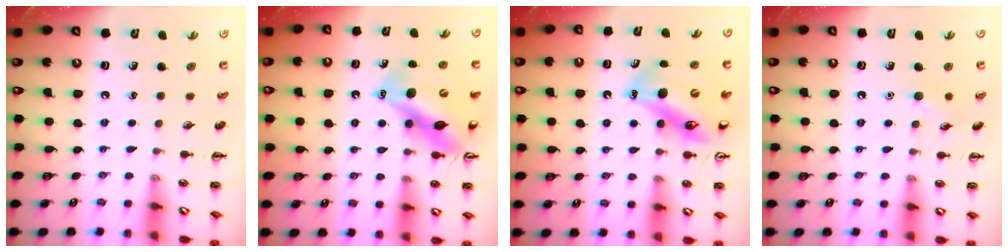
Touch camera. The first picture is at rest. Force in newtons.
{"total": 13.8, "press": 13.2, "slide": 3.8}
{"total": 12.8, "press": 12.1, "slide": 4.2}
{"total": 6.9, "press": 6.6, "slide": 1.9}